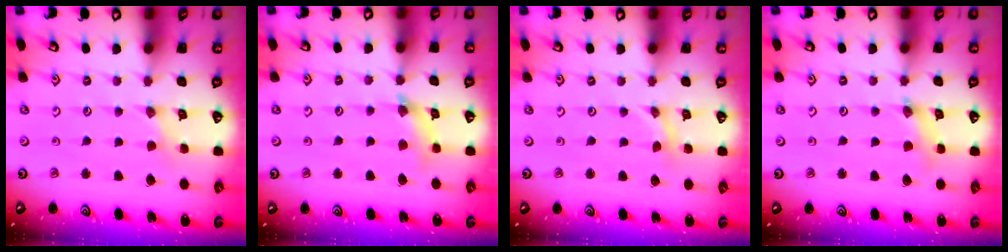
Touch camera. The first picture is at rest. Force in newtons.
{"total": 6.7, "press": 6.7, "slide": 0.6}
{"total": 0.0}
{"total": 1.7, "press": 1.6, "slide": 0.3}